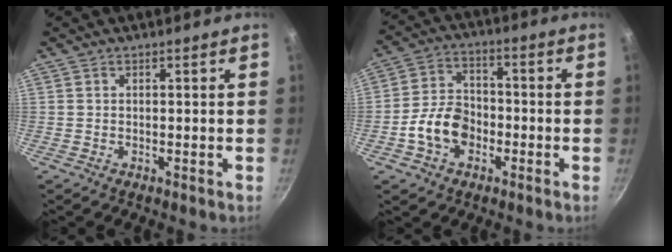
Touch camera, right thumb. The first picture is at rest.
{"total": 9.8, "force": [-3.2, 7.1, 5.9], "torque": [-0.081, 0.032, -0.066]}